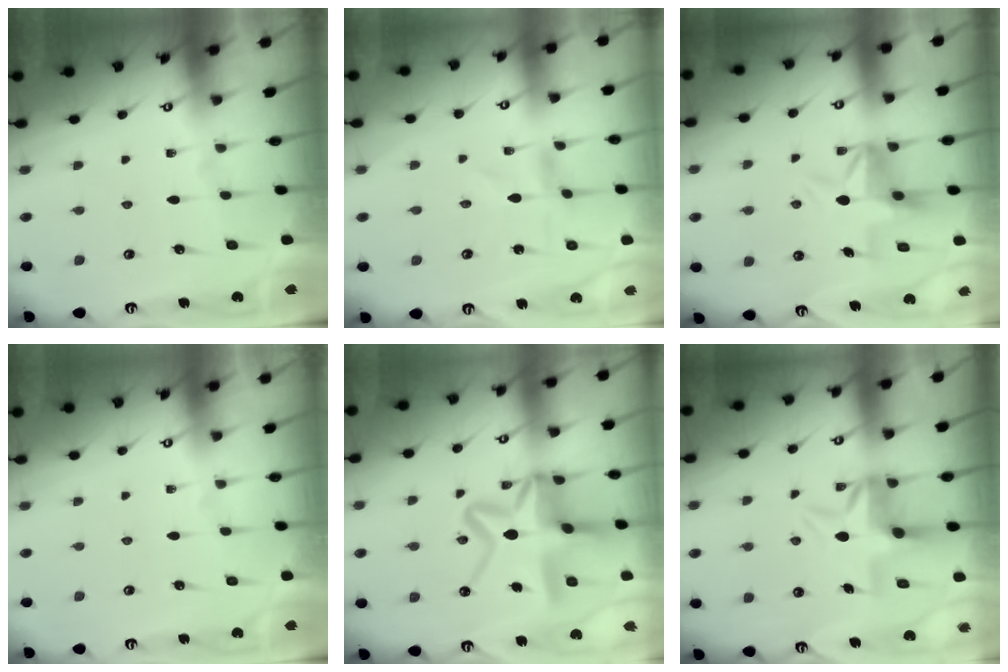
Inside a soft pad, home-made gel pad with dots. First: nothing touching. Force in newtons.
{"total": 0.0}
{"total": 6.3, "press": 6.3, "slide": 0.3}
{"total": 0.0}
{"total": 14.6, "press": 14.5, "slide": 1.4}
{"total": 6.3, "press": 6.3, "slide": 0.4}